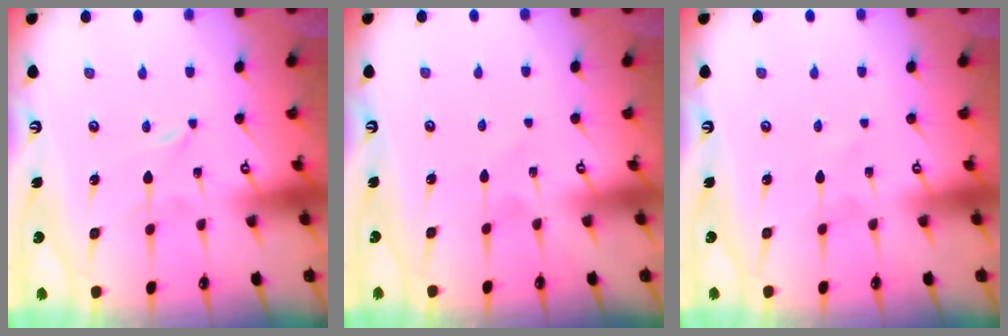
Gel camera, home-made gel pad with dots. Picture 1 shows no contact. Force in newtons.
{"total": 2.3, "press": 2.2, "slide": 0.3}
{"total": 0.0}